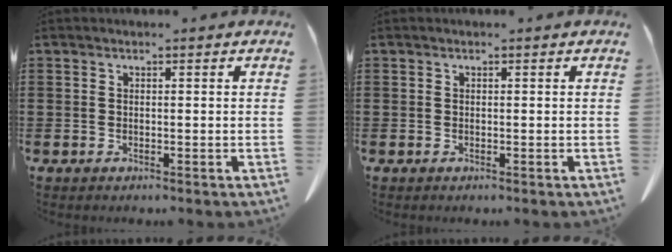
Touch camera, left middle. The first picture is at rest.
{"total": 0.0}